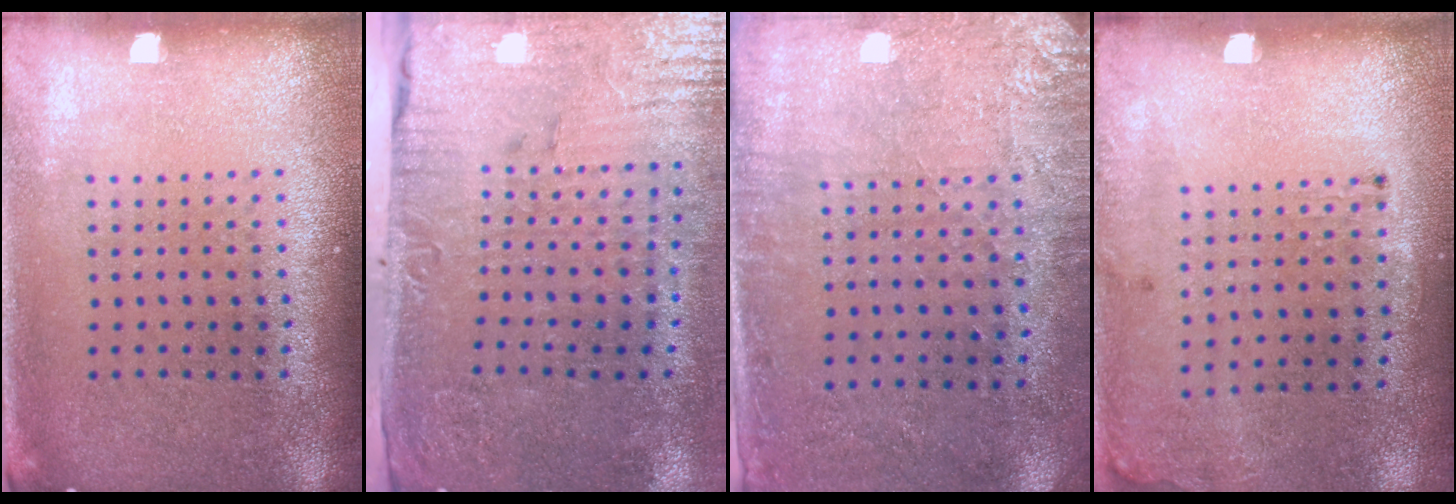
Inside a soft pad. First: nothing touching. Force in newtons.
{"total": 5.0, "press": 4.1, "slide": 2.8}
{"total": 2.8, "press": 2.3, "slide": 1.6}
{"total": 1.8, "press": 1.2, "slide": 1.3}